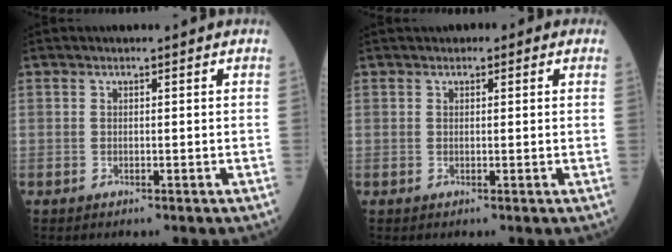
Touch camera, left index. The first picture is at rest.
{"total": 1.4, "force": [0.8, 0.9, 0.7], "torque": [-0.008, 0.010, 0.005]}